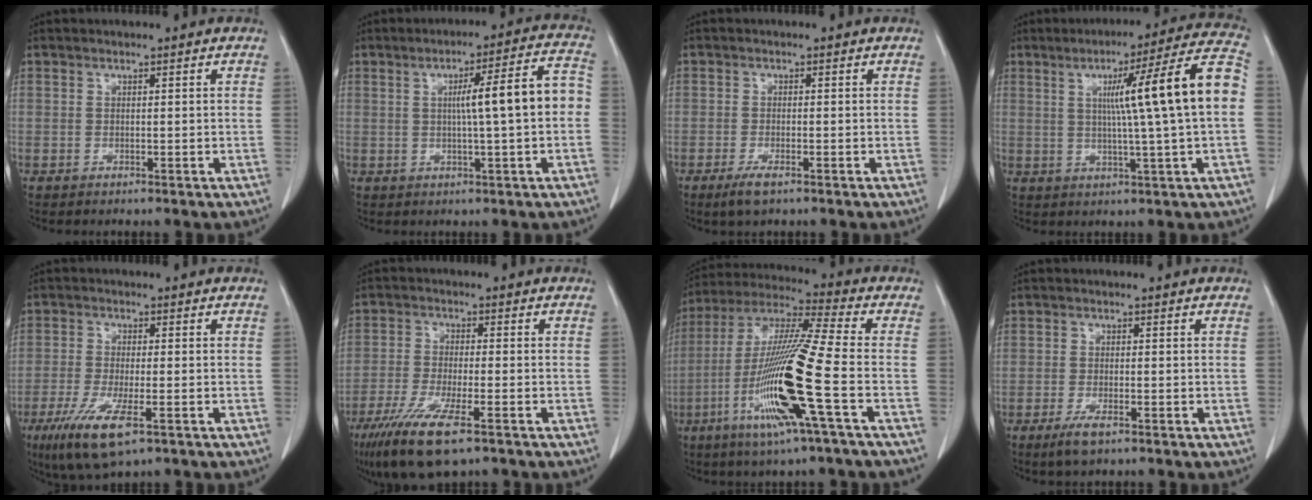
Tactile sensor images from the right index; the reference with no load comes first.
{"total": 9.7, "force": [0.0, 0.2, 9.7], "torque": [-0.135, 0.026, -0.002]}
{"total": 2.8, "force": [-1.8, 0.6, 2.0], "torque": [-0.041, -0.005, -0.032]}
{"total": 15.3, "force": [1.7, -1.4, 15.1], "torque": [-0.214, 0.019, 0.020]}
{"total": 9.4, "force": [-5.1, 1.9, 7.7], "torque": [-0.150, -0.027, -0.085]}
{"total": 10.9, "force": [-6.8, 1.8, 8.3], "torque": [-0.155, -0.028, -0.113]}
{"total": 18.0, "force": [-5.6, -0.9, 17.1], "torque": [-0.348, -0.019, -0.118]}
{"total": 3.2, "force": [-2.0, 0.7, 2.4], "torque": [-0.049, -0.006, -0.036]}